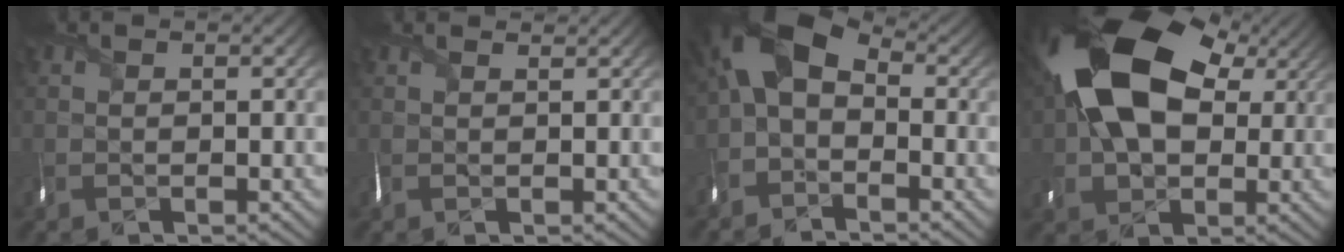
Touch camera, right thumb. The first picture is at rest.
{"total": 1.5, "force": [1.3, 0.1, 0.8], "torque": [-0.023, 0.009, 0.019]}
{"total": 8.3, "force": [-1.3, 5.2, 6.3], "torque": [-0.137, 0.011, -0.049]}
{"total": 18.3, "force": [4.6, 12.4, 12.7], "torque": [-0.240, 0.009, 0.087]}